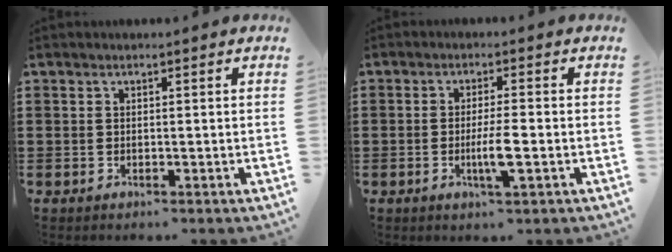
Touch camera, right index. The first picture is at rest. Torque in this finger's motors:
{"motor_torque": [1.83, 0.31, 0.42, 0.10]}